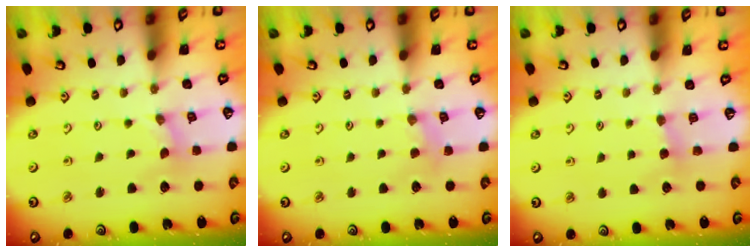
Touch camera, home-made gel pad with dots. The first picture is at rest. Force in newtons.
{"total": 2.9, "press": 2.9, "slide": 0.4}
{"total": 2.9, "press": 2.9, "slide": 0.4}